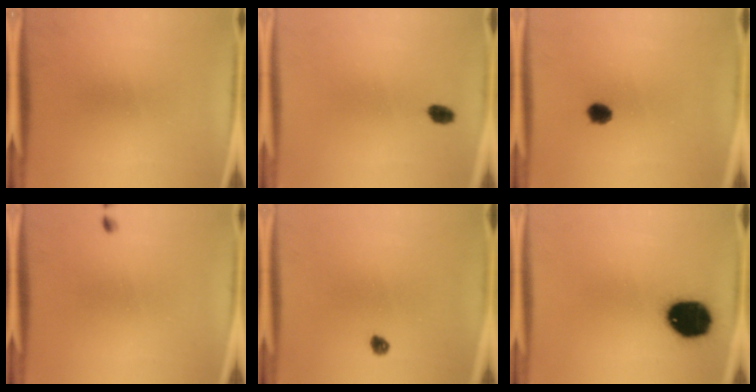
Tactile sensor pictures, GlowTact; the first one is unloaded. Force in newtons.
{"total": 2.1}
{"total": 2.9}
{"total": 0.6}
{"total": 1.7}
{"total": 15.3}